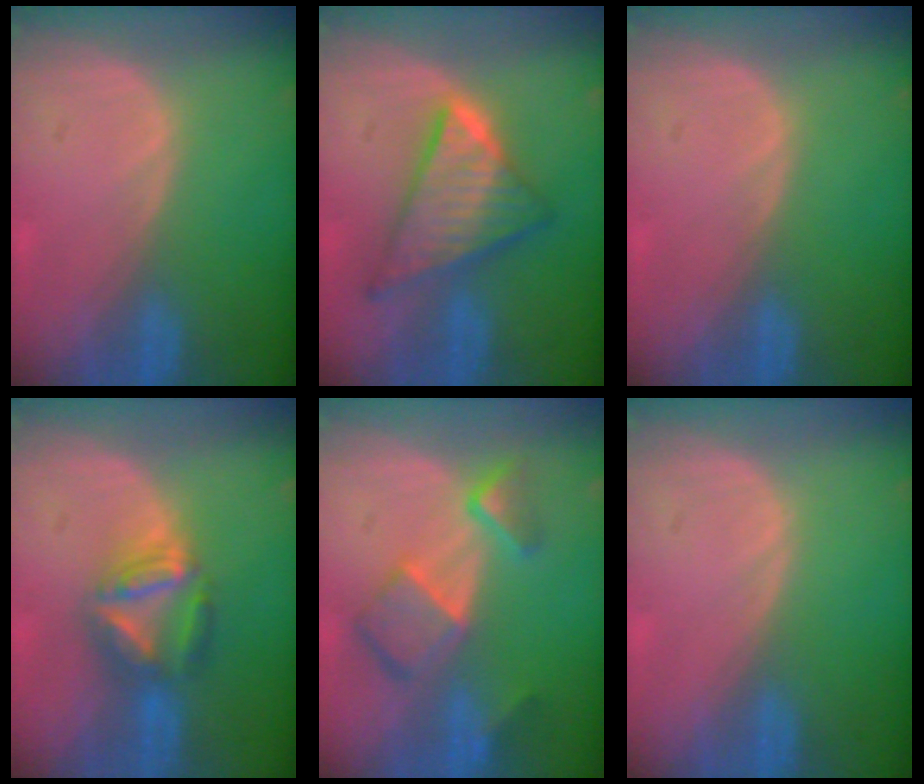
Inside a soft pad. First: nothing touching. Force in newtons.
{"total": 9.1, "press": 9.1, "slide": 0.6}
{"total": 0.0}
{"total": 6.6, "press": 6.2, "slide": 2.5}
{"total": 7.8, "press": 6.7, "slide": 3.9}
{"total": 0.0}